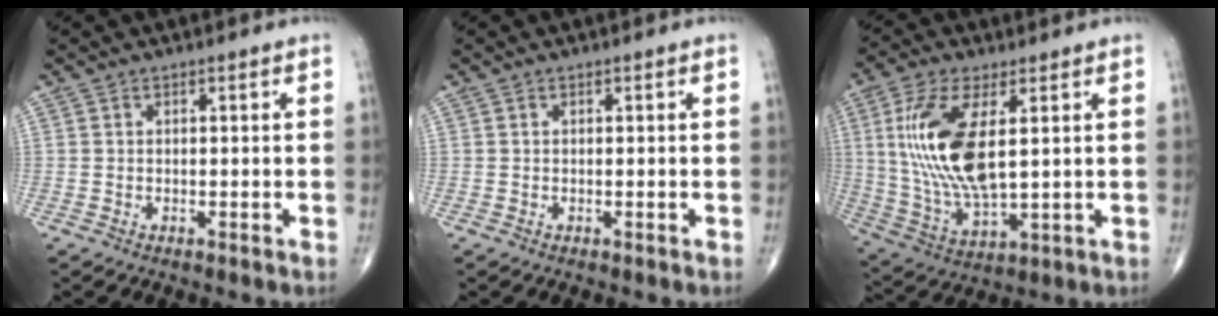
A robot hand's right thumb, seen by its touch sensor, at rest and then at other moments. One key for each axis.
{"total": 0.0}
{"total": 16.4, "fx": 3.2, "fy": 6.7, "fz": 14.6, "tx": -0.312, "ty": -0.017, "tz": 0.072}